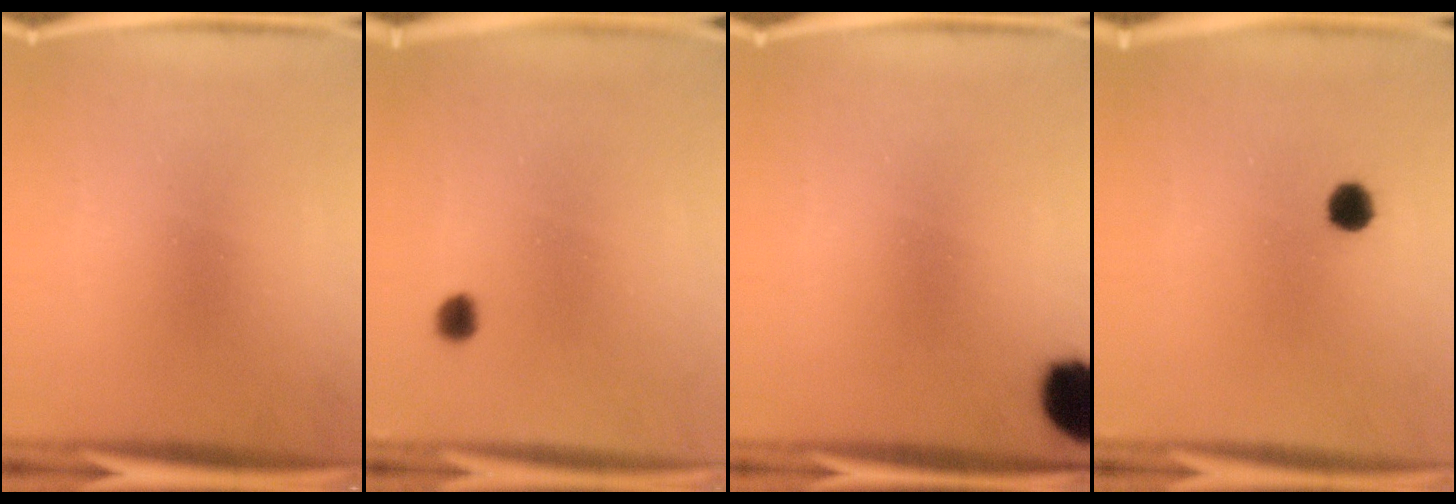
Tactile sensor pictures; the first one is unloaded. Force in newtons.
{"total": 1.9}
{"total": 9.6}
{"total": 2.8}